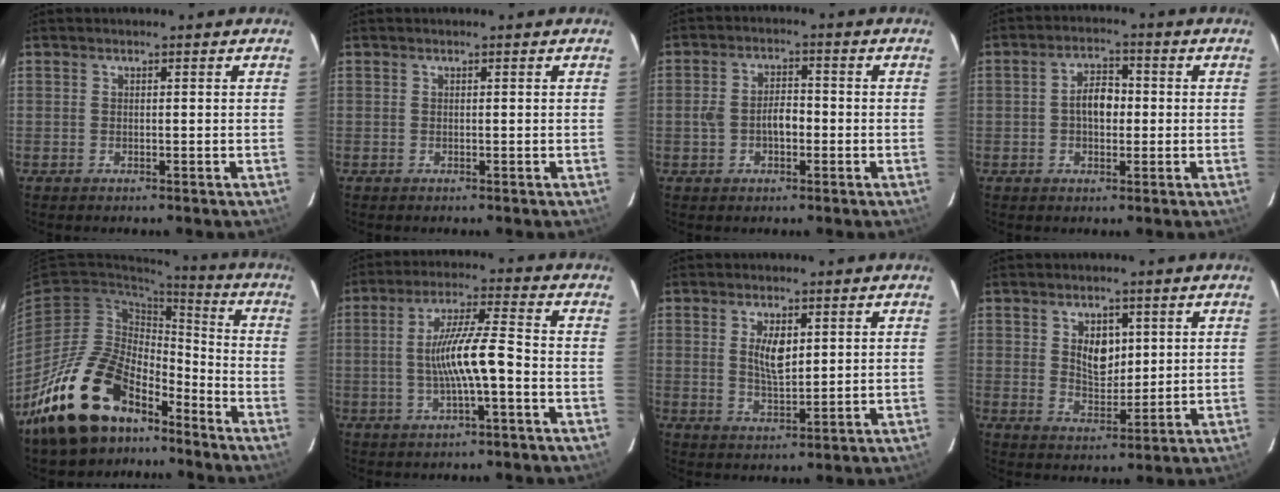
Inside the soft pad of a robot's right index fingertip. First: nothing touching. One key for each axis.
{"total": 0.0}
{"total": 5.3, "fx": -1.3, "fy": 3.2, "fz": 4.0, "tx": -0.078, "ty": 0.010, "tz": -0.018}
{"total": 5.3, "fx": -0.3, "fy": 3.3, "fz": 4.2, "tx": -0.073, "ty": 0.015, "tz": -0.004}
{"total": 22.1, "fx": -15.3, "fy": 10.8, "fz": 11.6, "tx": -0.226, "ty": 0.010, "tz": -0.253}
{"total": 9.3, "fx": -2.1, "fy": 0.6, "fz": 9.1, "tx": -0.174, "ty": 0.005, "tz": -0.033}
{"total": 5.6, "fx": 1.6, "fy": 2.5, "fz": 4.8, "tx": -0.084, "ty": -0.001, "tz": 0.033}
{"total": 6.4, "fx": 1.9, "fy": 4.1, "fz": 4.5, "tx": -0.071, "ty": 0.002, "tz": 0.039}